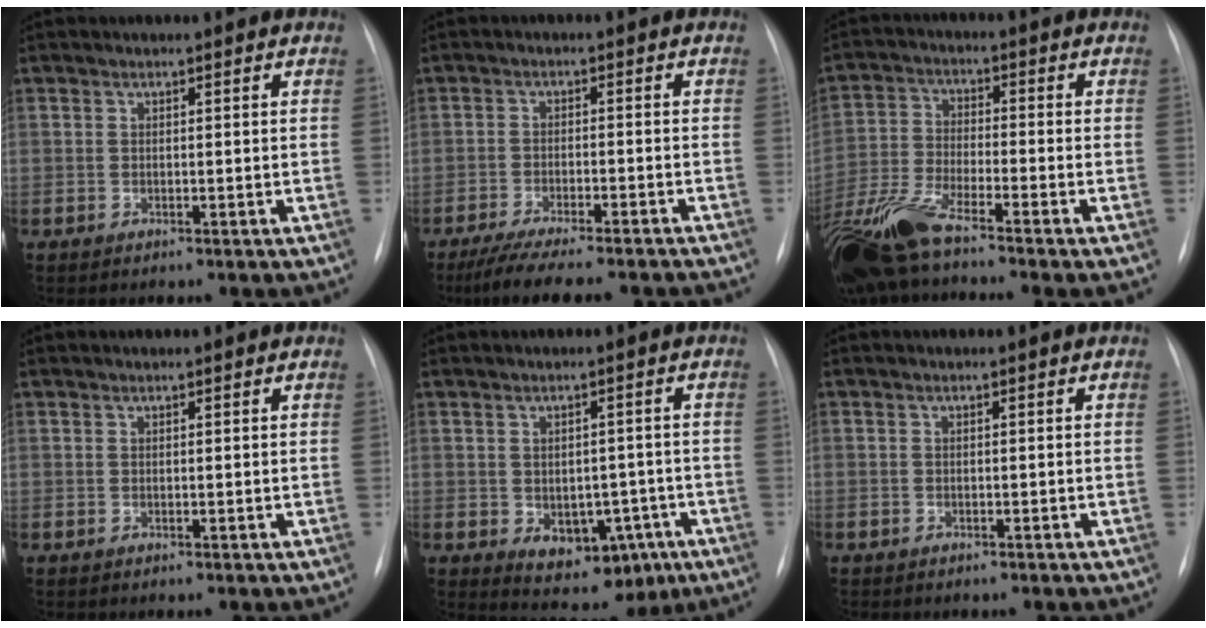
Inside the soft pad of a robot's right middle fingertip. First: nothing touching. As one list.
[{"total": 13.9, "force": [-12.2, 1.3, 6.6], "torque": [-0.099, -0.019, -0.173]}, {"total": 12.1, "force": [-9.1, 0.7, 7.8], "torque": [-0.167, -0.023, -0.176]}, {"total": 0.0}, {"total": 8.6, "force": [-3.0, 5.6, 5.8], "torque": [-0.063, 0.009, -0.022]}, {"total": 1.0, "force": [-0.8, 0.6, 0.2], "torque": [-0.007, 0.001, -0.008]}]